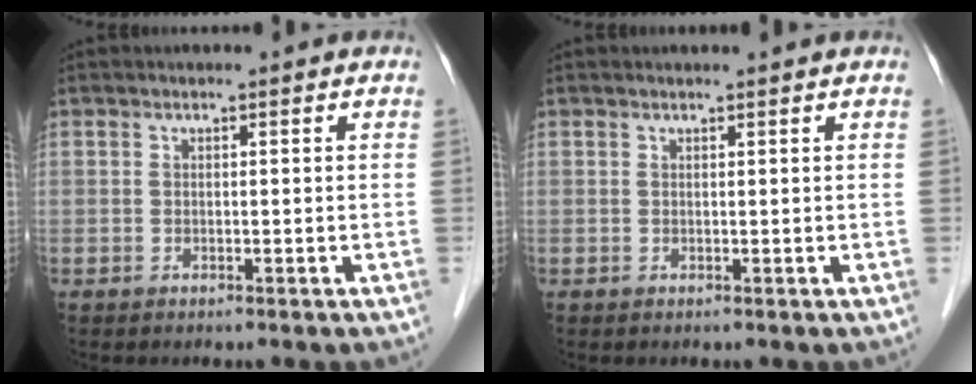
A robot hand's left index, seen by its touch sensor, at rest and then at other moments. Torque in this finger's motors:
{"motor_torque": [0.29, -0.12, -0.01, 0.01]}